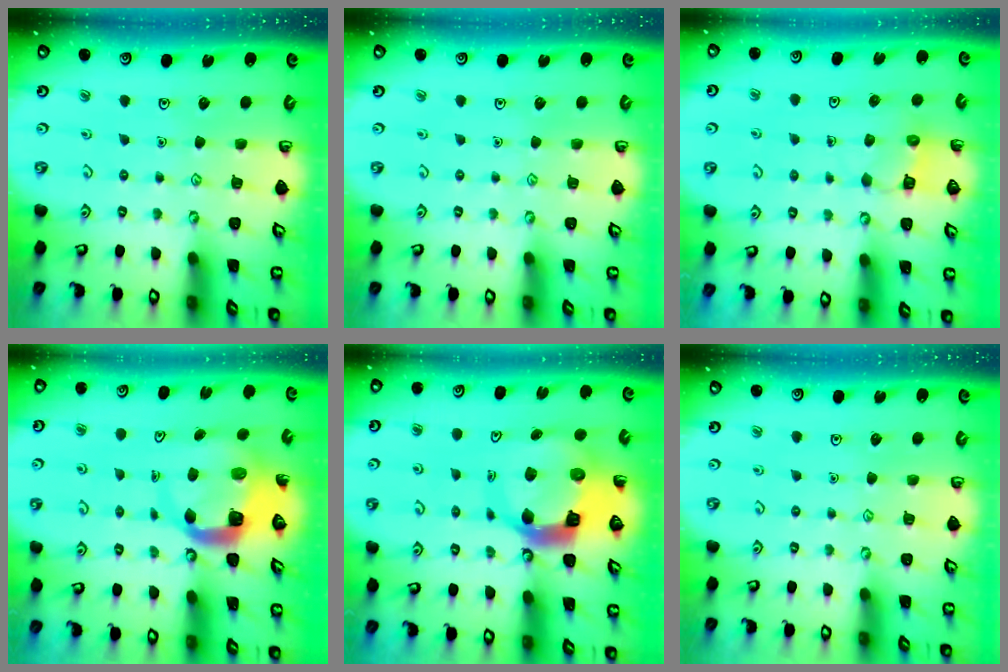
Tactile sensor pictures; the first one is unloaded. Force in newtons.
{"total": 0.0}
{"total": 6.3, "press": 6.2, "slide": 0.4}
{"total": 7.2, "press": 7.1, "slide": 1.1}
{"total": 11.2, "press": 11.1, "slide": 1.7}
{"total": 0.0}